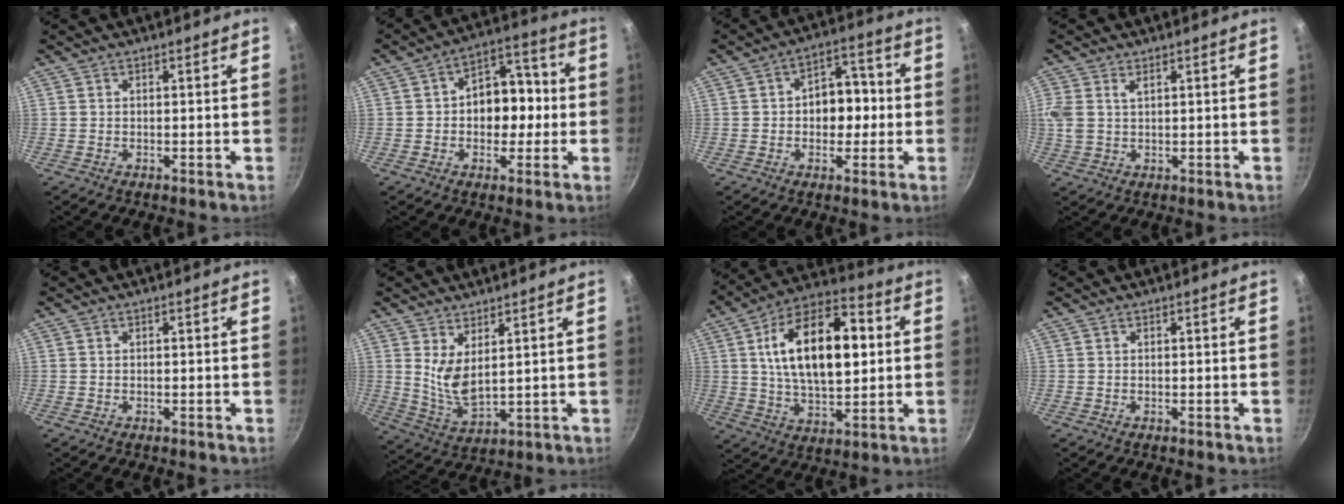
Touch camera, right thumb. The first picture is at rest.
{"total": 11.6, "force": [-0.2, 7.9, 8.5], "torque": [-0.076, 0.033, -0.011]}
{"total": 9.1, "force": [-0.2, 6.3, 6.6], "torque": [-0.054, 0.026, -0.011]}
{"total": 5.1, "force": [1.6, 3.0, 3.7], "torque": [-0.100, 0.010, 0.040]}
{"total": 0.0}
{"total": 7.0, "force": [2.5, 3.1, 5.8], "torque": [-0.106, -0.033, 0.063]}
{"total": 21.5, "force": [3.8, 11.2, 18.0], "torque": [-0.275, 0.008, 0.058]}
{"total": 0.0}